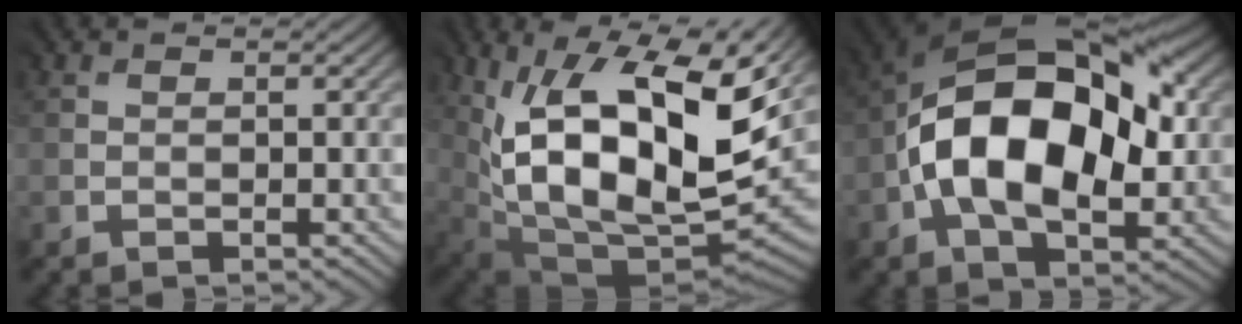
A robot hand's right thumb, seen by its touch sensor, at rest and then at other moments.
{"total": 17.4, "force": [4.8, 9.3, 13.9], "torque": [-0.272, 0.002, 0.094]}
{"total": 15.8, "force": [-0.6, 9.5, 12.6], "torque": [-0.207, 0.018, -0.024]}